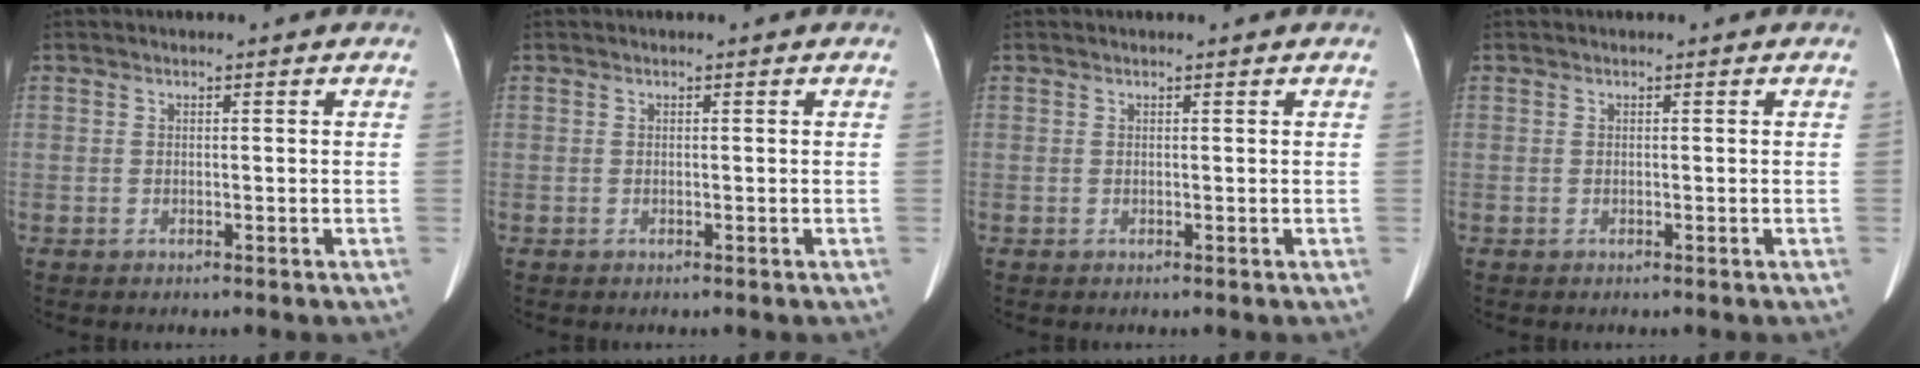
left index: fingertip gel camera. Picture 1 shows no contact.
{"total": 0.0}
{"total": 0.0}
{"total": 0.0}